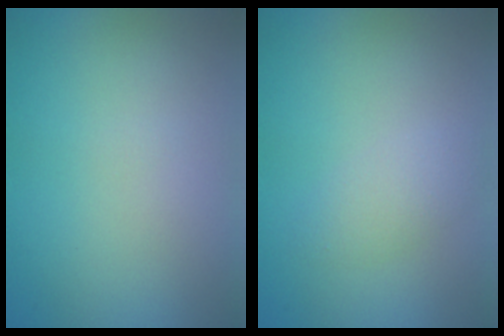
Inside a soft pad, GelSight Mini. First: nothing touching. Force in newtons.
{"total": 1.7, "press": 1.7, "slide": 0.1}